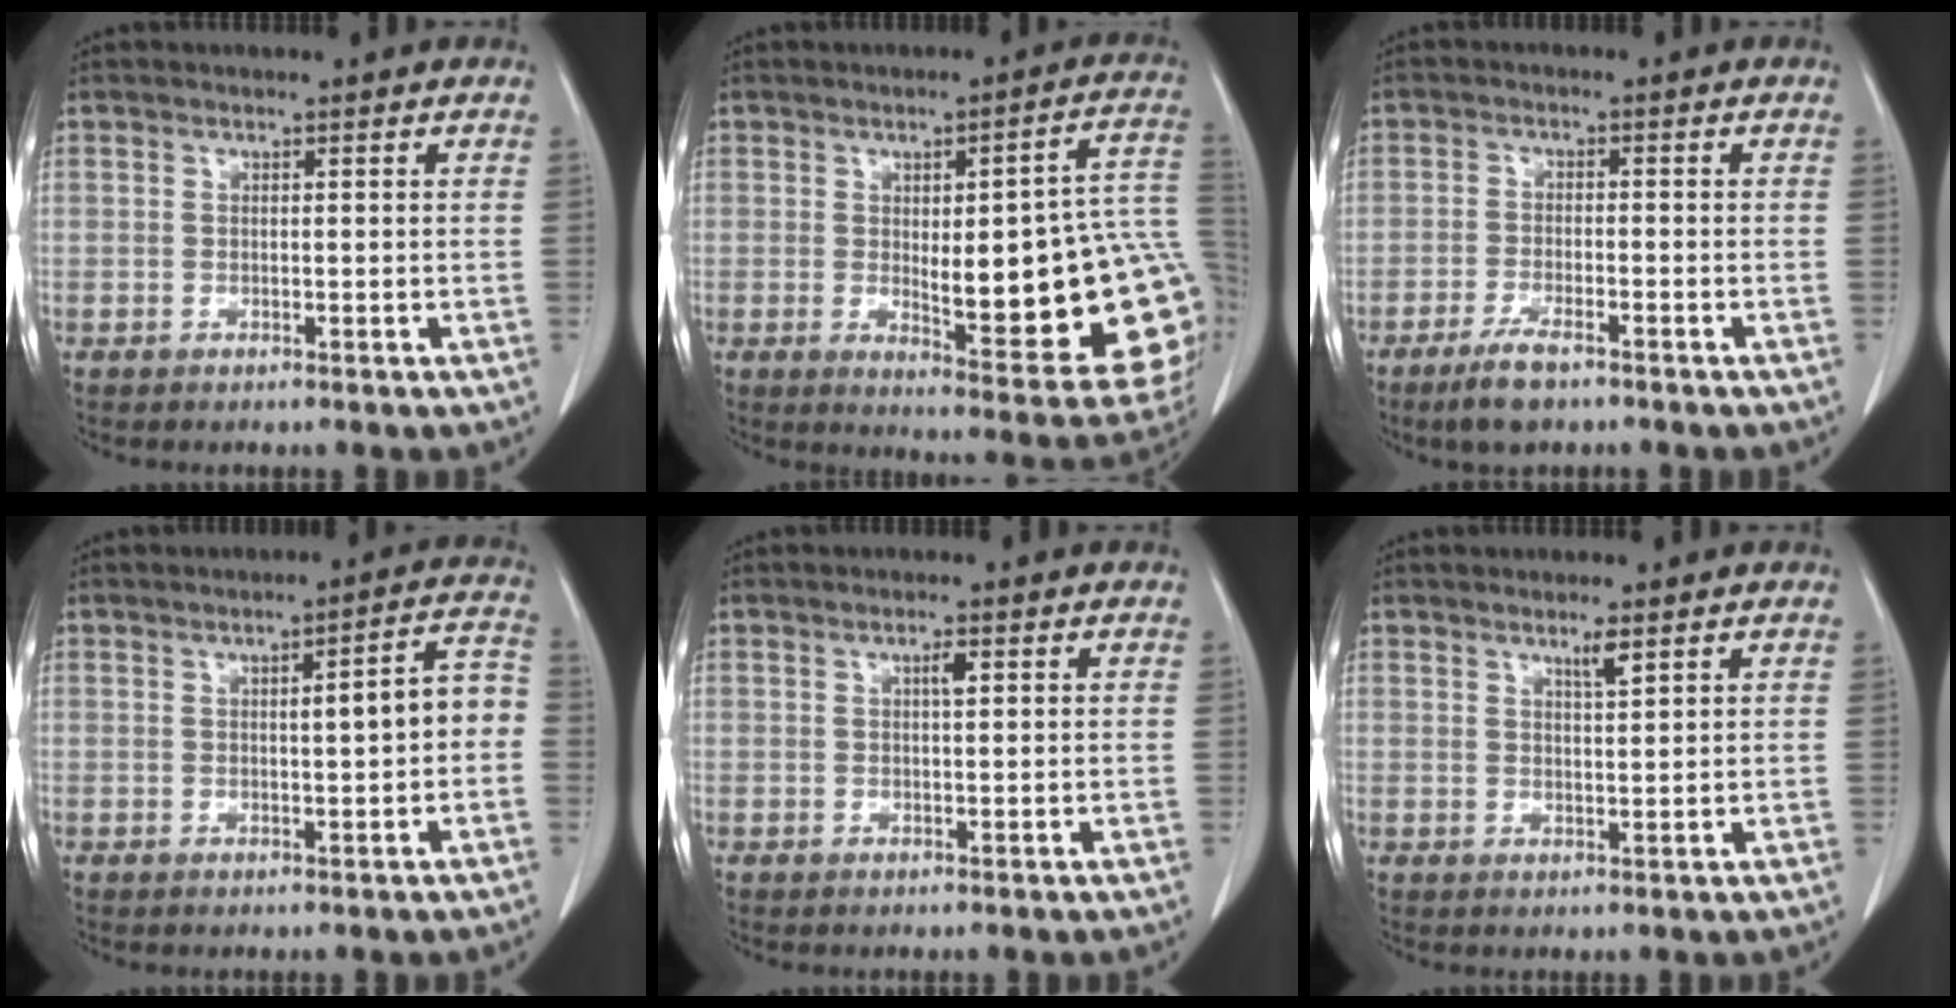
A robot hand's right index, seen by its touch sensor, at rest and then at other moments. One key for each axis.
{"total": 22.6, "fx": -1.6, "fy": 5.2, "fz": 21.9, "tx": -0.195, "ty": 0.012, "tz": -0.003}
{"total": 4.9, "fx": -3.5, "fy": 1.1, "fz": 3.3, "tx": -0.072, "ty": -0.007, "tz": -0.059}
{"total": 6.2, "fx": -0.2, "fy": 1.0, "fz": 6.1, "tx": -0.082, "ty": 0.025, "tz": -0.002}
{"total": 1.5, "fx": 0.5, "fy": 0.3, "fz": 1.4, "tx": -0.024, "ty": 0.002, "tz": 0.008}
{"total": 2.3, "fx": 1.5, "fy": 0.0, "fz": 1.7, "tx": -0.033, "ty": -0.003, "tz": 0.028}